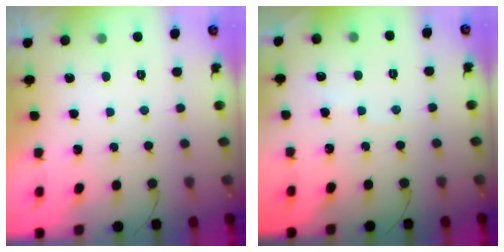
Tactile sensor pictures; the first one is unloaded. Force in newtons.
{"total": 2.7, "press": 2.7, "slide": 0.5}